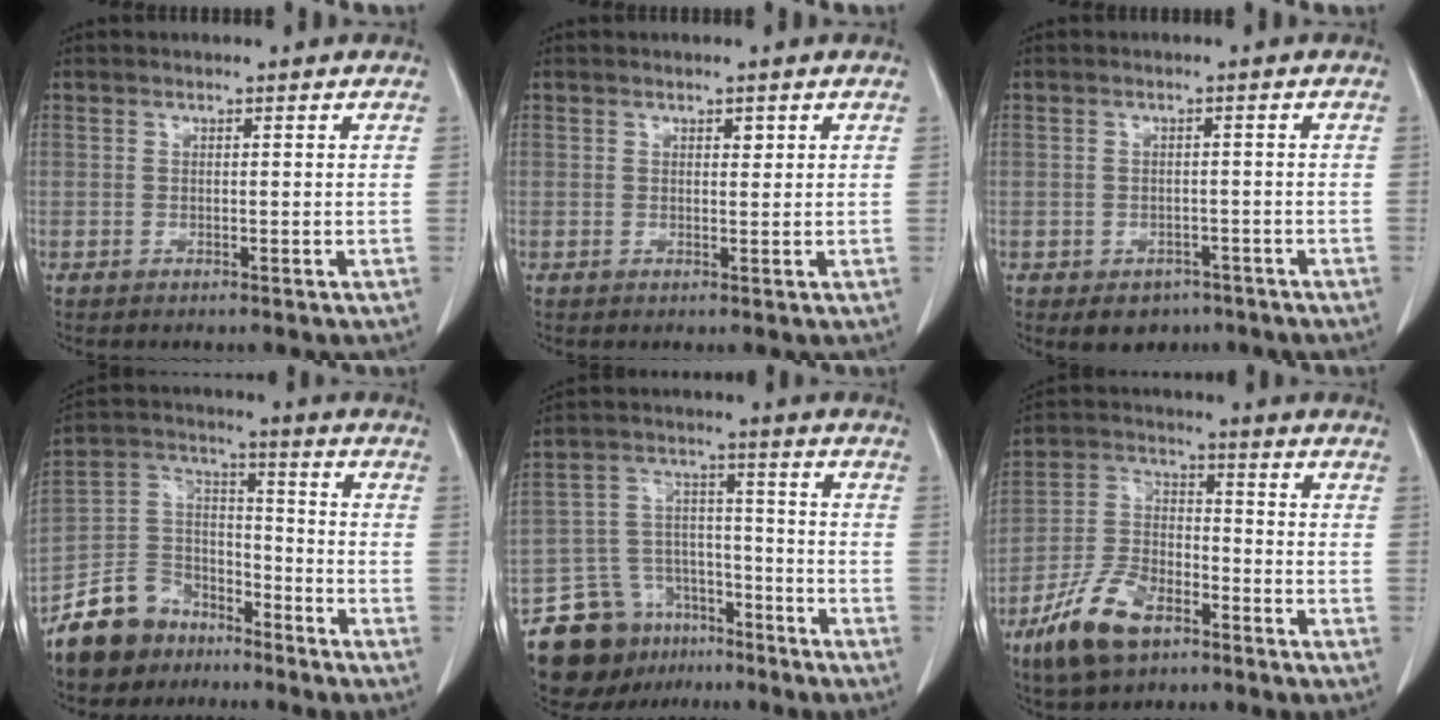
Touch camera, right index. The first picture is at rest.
{"total": 1.0, "force": [0.5, 0.5, 0.7], "torque": [-0.009, -0.003, 0.007]}
{"total": 4.2, "force": [-2.6, 3.0, 1.2], "torque": [-0.008, 0.006, -0.028]}
{"total": 11.3, "force": [-8.5, 7.1, 2.3], "torque": [-0.061, 0.043, -0.155]}
{"total": 13.4, "force": [-9.8, 8.1, 4.3], "torque": [-0.082, 0.045, -0.159]}
{"total": 11.7, "force": [-7.3, 5.3, 7.4], "torque": [-0.160, -0.004, -0.141]}